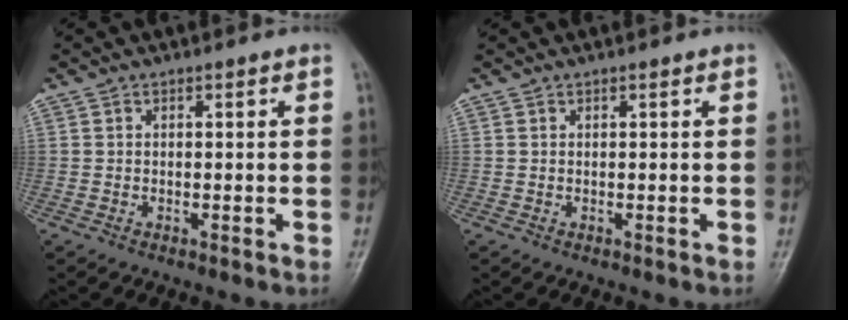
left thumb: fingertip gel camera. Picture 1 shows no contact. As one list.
[{"total": 0.0}]